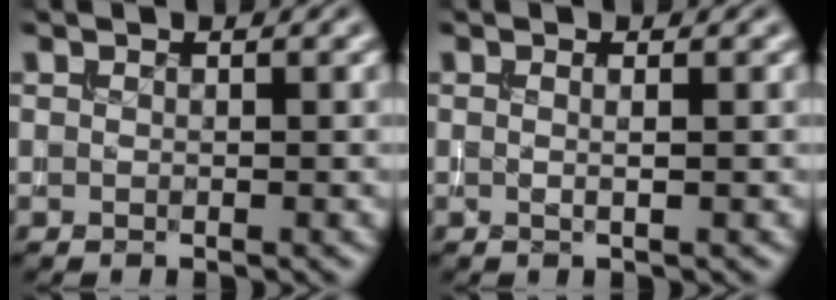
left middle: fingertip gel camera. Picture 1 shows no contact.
{"total": 0.7, "force": [0.0, 0.1, 0.6], "torque": [-0.006, 0.000, -0.007]}